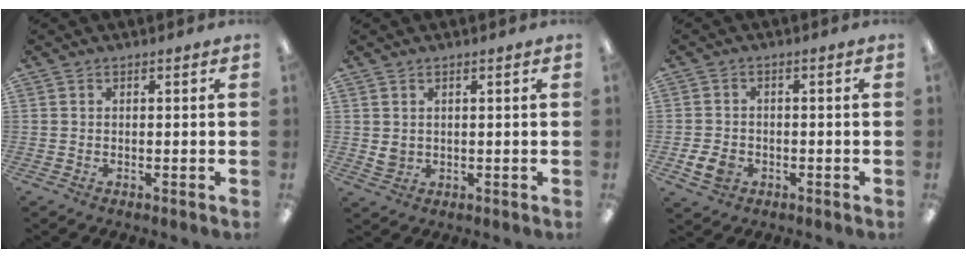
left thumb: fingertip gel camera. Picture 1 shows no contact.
{"total": 2.3, "force": [1.1, 1.8, 0.8], "torque": [-0.011, -0.003, 0.020]}
{"total": 4.7, "force": [-1.8, 3.4, 2.7], "torque": [-0.060, 0.002, -0.034]}